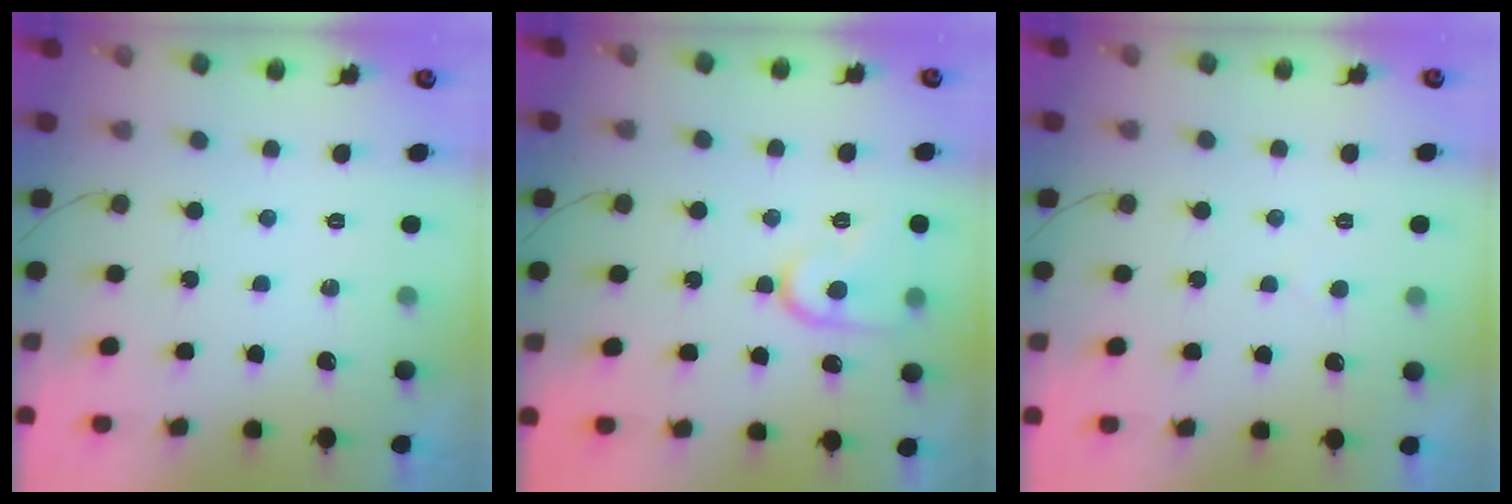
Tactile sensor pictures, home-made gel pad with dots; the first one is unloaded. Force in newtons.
{"total": 12.6, "press": 12.6, "slide": 1.2}
{"total": 3.0, "press": 3.0, "slide": 0.4}